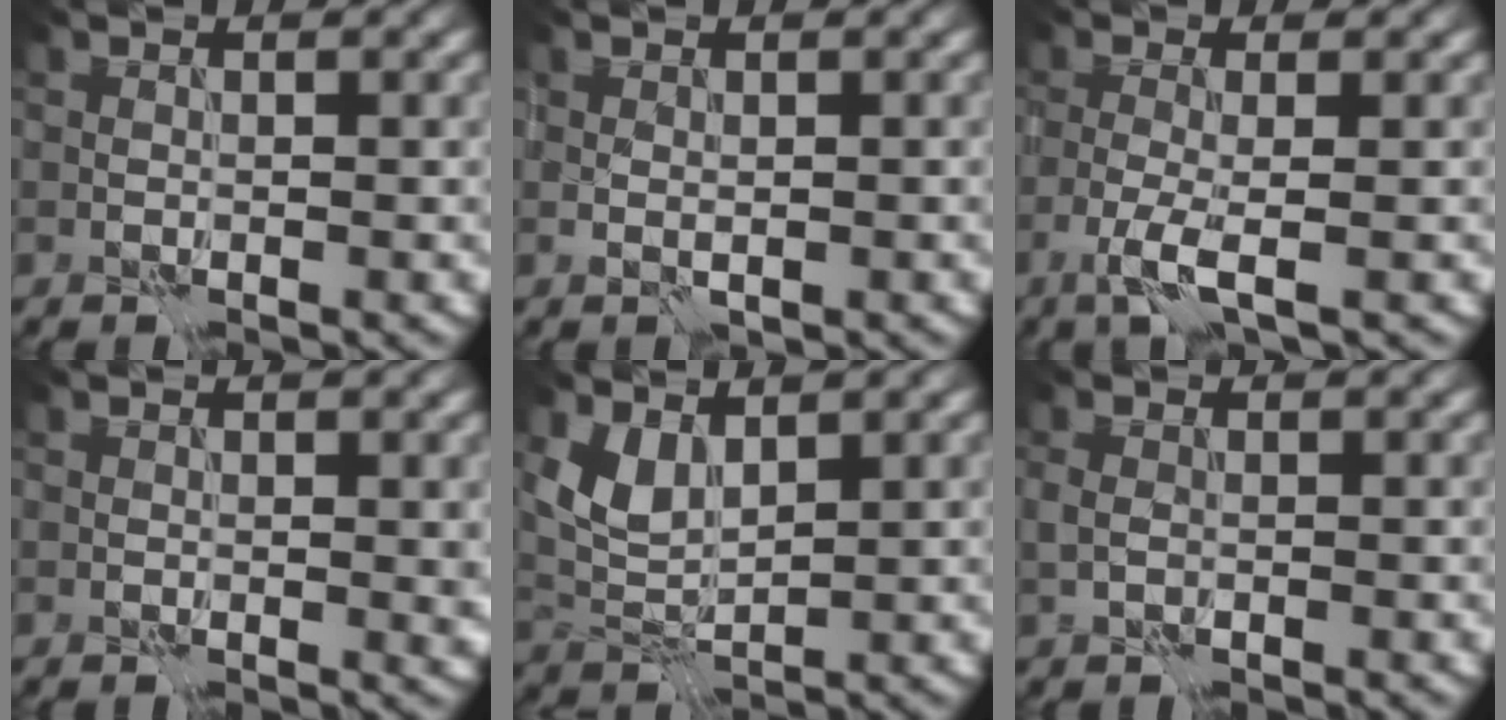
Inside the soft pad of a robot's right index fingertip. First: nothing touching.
{"total": 0.8, "force": [-0.1, 0.5, 0.7], "torque": [-0.015, -0.003, 0.002]}
{"total": 2.7, "force": [-1.1, 0.1, 2.5], "torque": [-0.054, 0.000, -0.028]}
{"total": 1.1, "force": [0.0, 0.5, 1.0], "torque": [-0.011, -0.003, 0.000]}
{"total": 2.7, "force": [1.9, 1.0, 1.7], "torque": [-0.044, -0.006, 0.046]}
{"total": 0.9, "force": [-0.4, 0.5, 0.7], "torque": [-0.021, 0.000, -0.007]}